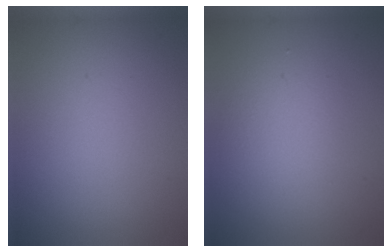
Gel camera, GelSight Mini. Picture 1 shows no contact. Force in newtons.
{"total": 2.4, "press": 2.4, "slide": 0.1}